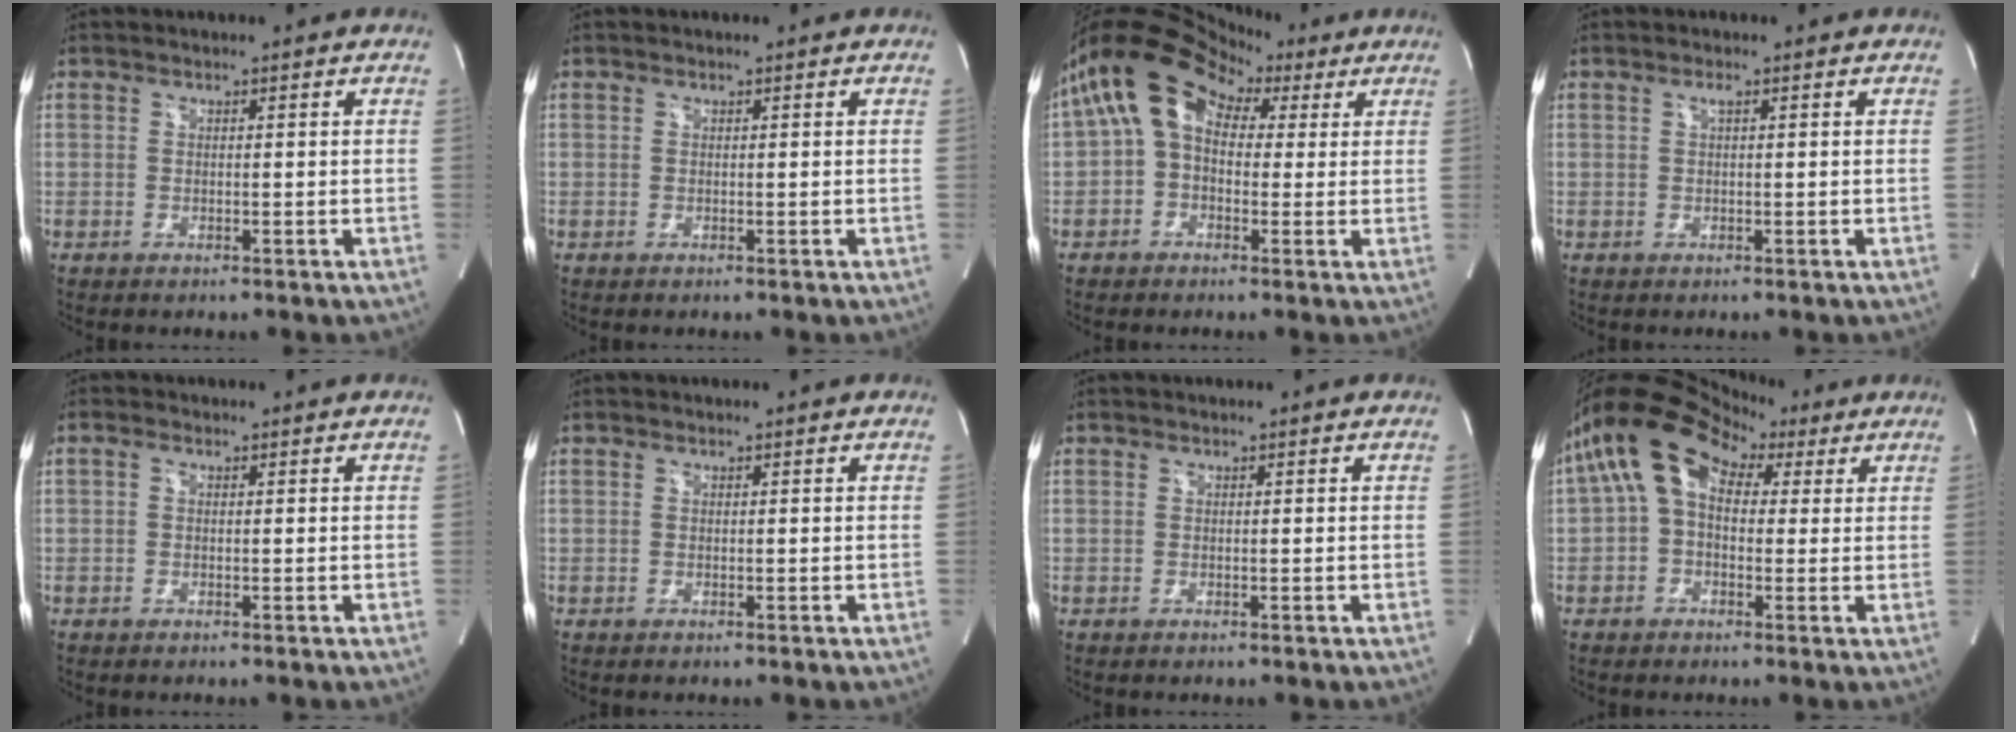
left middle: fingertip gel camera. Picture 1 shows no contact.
{"total": 0.0}
{"total": 12.1, "force": [4.3, 8.1, 8.0], "torque": [-0.150, 0.072, 0.069]}
{"total": 0.7, "force": [0.3, 0.1, 0.7], "torque": [-0.013, 0.003, 0.005]}
{"total": 0.6, "force": [0.1, 0.4, 0.5], "torque": [-0.010, 0.002, -0.002]}
{"total": 0.0}
{"total": 0.0}
{"total": 11.9, "force": [4.3, 7.5, 8.2], "torque": [-0.158, 0.072, 0.071]}